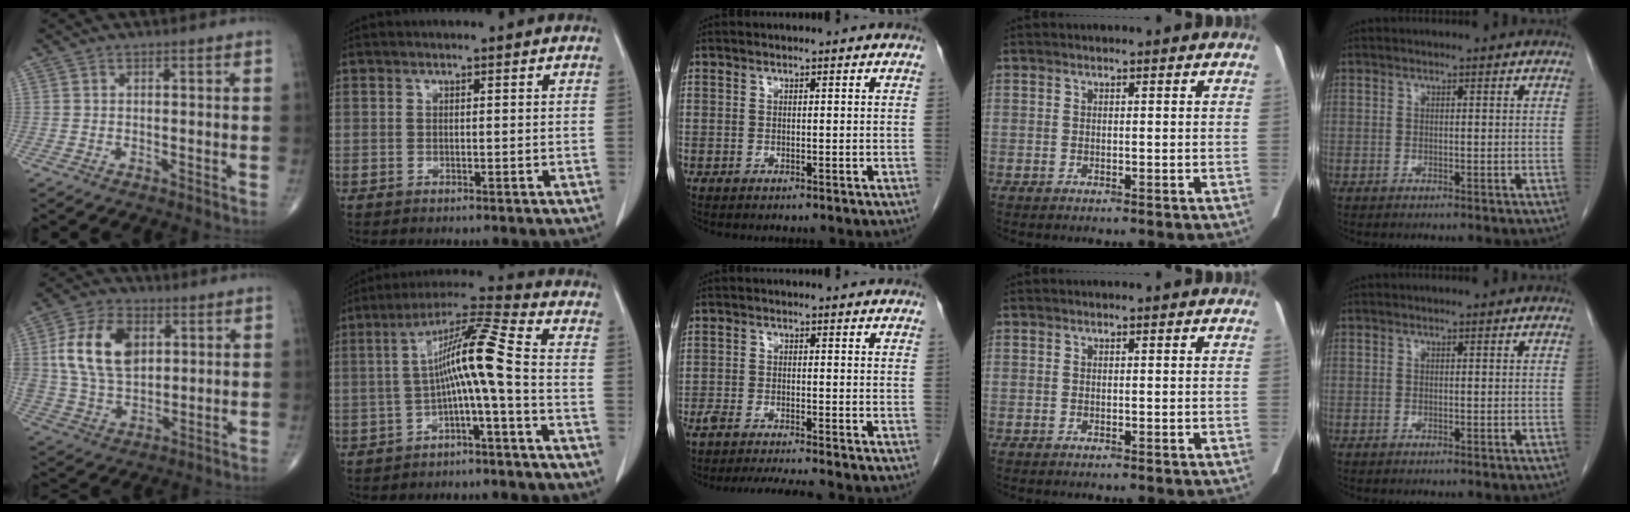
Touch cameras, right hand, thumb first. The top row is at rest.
{"thumb": {"total": 15.3, "force": [3.8, 10.0, 11.0], "torque": [-0.191, -0.003, 0.074]}, "index": {"total": 9.6, "force": [-1.6, -0.8, 9.4], "torque": [-0.161, 0.029, -0.033]}, "middle": {"total": 8.0, "force": [-7.4, -0.4, 3.2], "torque": [-0.043, -0.010, -0.117]}}